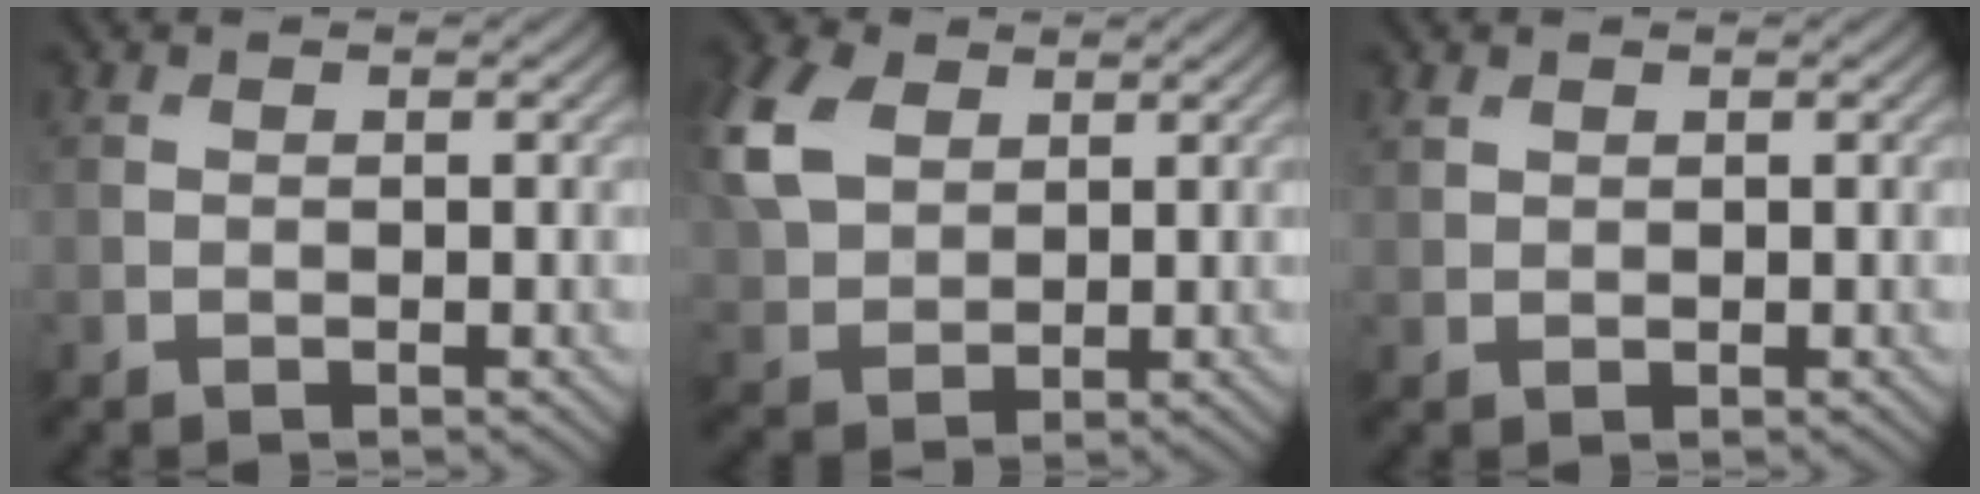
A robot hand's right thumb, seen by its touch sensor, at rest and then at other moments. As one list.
[{"total": 9.0, "force": [3.4, 6.0, 5.7], "torque": [-0.176, 0.023, 0.068]}, {"total": 1.0, "force": [0.8, 0.6, 0.3], "torque": [-0.010, -0.001, 0.018]}]